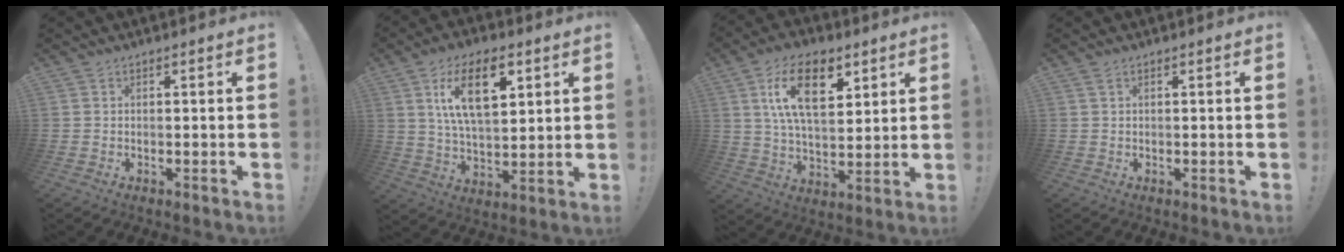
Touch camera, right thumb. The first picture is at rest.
{"total": 16.3, "force": [6.7, 7.8, 12.7], "torque": [-0.222, -0.009, 0.110]}
{"total": 17.4, "force": [7.3, 8.9, 13.0], "torque": [-0.213, -0.012, 0.125]}
{"total": 0.9, "force": [0.5, 0.2, 0.7], "torque": [-0.012, 0.000, 0.008]}